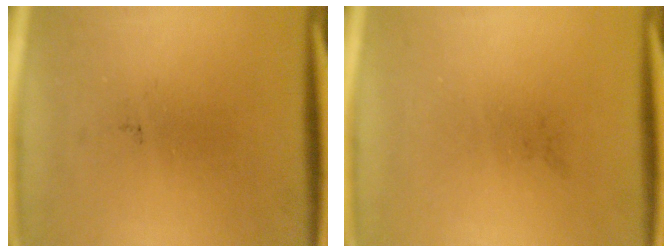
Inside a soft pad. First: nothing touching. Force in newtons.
{"total": 0.0}